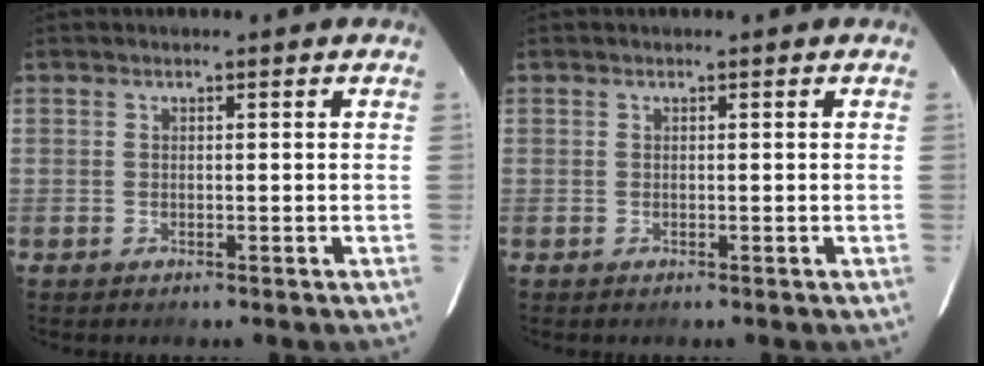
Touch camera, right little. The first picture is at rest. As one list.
[{"total": 0.0}]